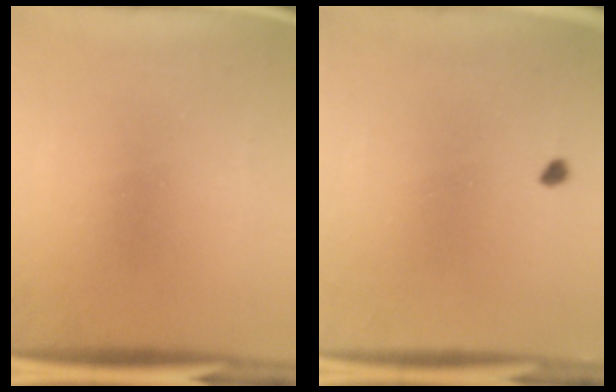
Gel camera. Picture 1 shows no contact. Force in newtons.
{"total": 0.7}